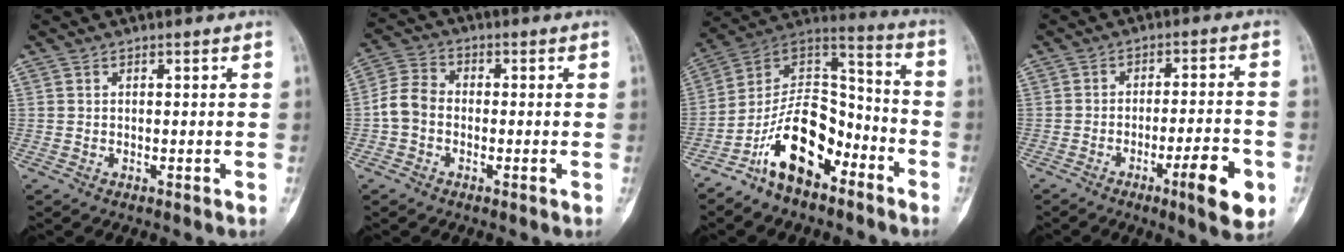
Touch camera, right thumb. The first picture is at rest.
{"total": 5.8, "force": [-1.3, 4.5, 3.4], "torque": [-0.059, 0.018, -0.038]}
{"total": 16.6, "force": [-9.1, 9.0, 10.6], "torque": [-0.158, 0.095, -0.169]}
{"total": 10.3, "force": [-4.4, 2.0, 9.1], "torque": [-0.120, 0.016, -0.062]}